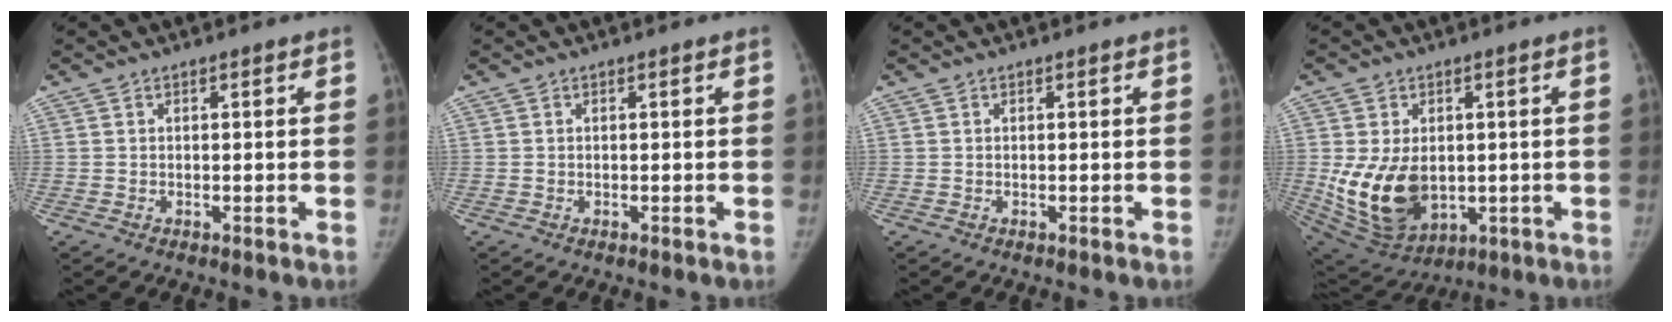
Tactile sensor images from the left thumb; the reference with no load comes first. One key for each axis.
{"total": 0.0}
{"total": 0.0}
{"total": 14.5, "fx": -1.0, "fy": 10.0, "fz": 10.5, "tx": -0.171, "ty": -0.013, "tz": 0.016}